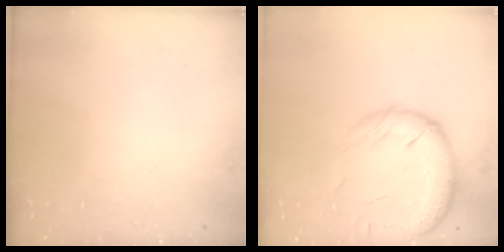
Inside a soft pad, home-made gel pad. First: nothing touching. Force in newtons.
{"total": 19.3, "press": 18.8, "slide": 4.3}